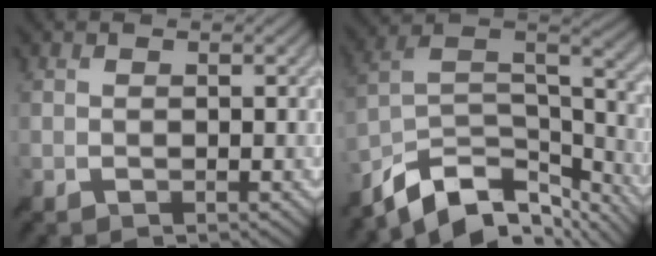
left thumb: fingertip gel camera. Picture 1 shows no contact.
{"total": 13.6, "force": [-9.8, 6.4, 6.9], "torque": [-0.166, -0.007, -0.158]}